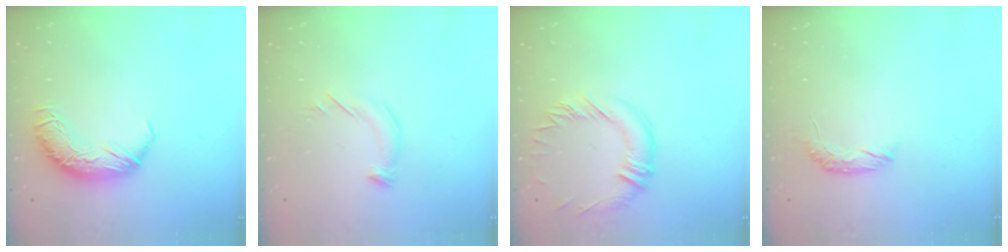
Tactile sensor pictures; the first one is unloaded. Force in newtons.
{"total": 4.4, "press": 4.3, "slide": 0.7}
{"total": 0.8, "press": 0.2, "slide": 0.8}
{"total": 5.4, "press": 5.3, "slide": 1.1}